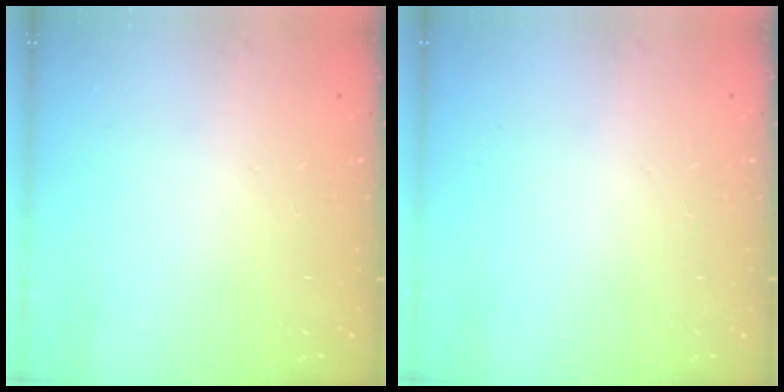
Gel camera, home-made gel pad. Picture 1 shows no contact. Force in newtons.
{"total": 0.0}